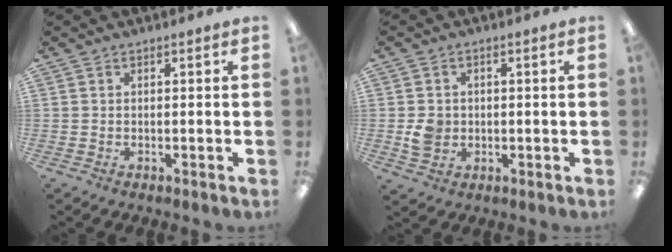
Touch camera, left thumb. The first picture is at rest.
{"total": 4.1, "force": [-0.3, 3.7, 1.9], "torque": [-0.018, 0.001, -0.007]}